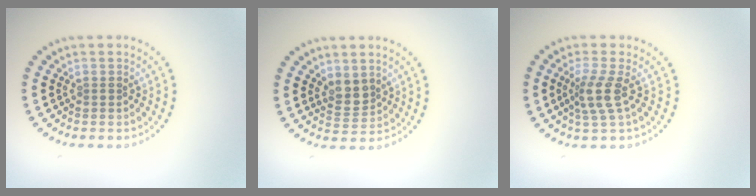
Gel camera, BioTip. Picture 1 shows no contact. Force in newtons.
{"total": 2.3, "press": 2.1, "slide": 1.1}
{"total": 2.8, "press": 2.2, "slide": 1.7}